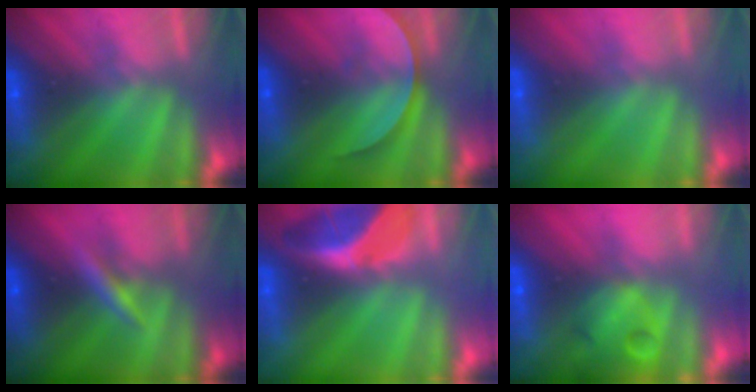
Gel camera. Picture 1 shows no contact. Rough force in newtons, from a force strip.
{"total": 2.7}
{"total": 1.4}
{"total": 2.7}
{"total": 2.1}
{"total": 7.4}